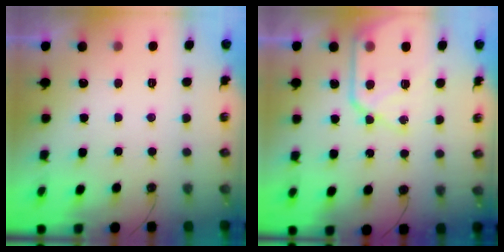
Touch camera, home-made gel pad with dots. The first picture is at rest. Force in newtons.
{"total": 13.9, "press": 13.8, "slide": 1.4}